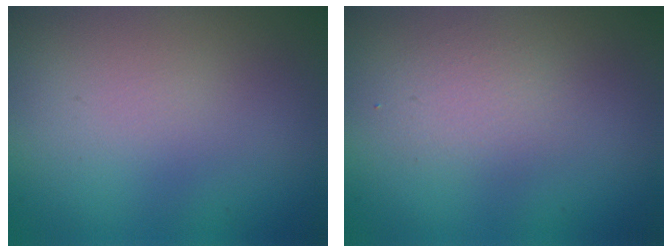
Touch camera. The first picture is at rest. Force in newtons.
{"total": 1.7, "press": 1.7, "slide": 0.1}